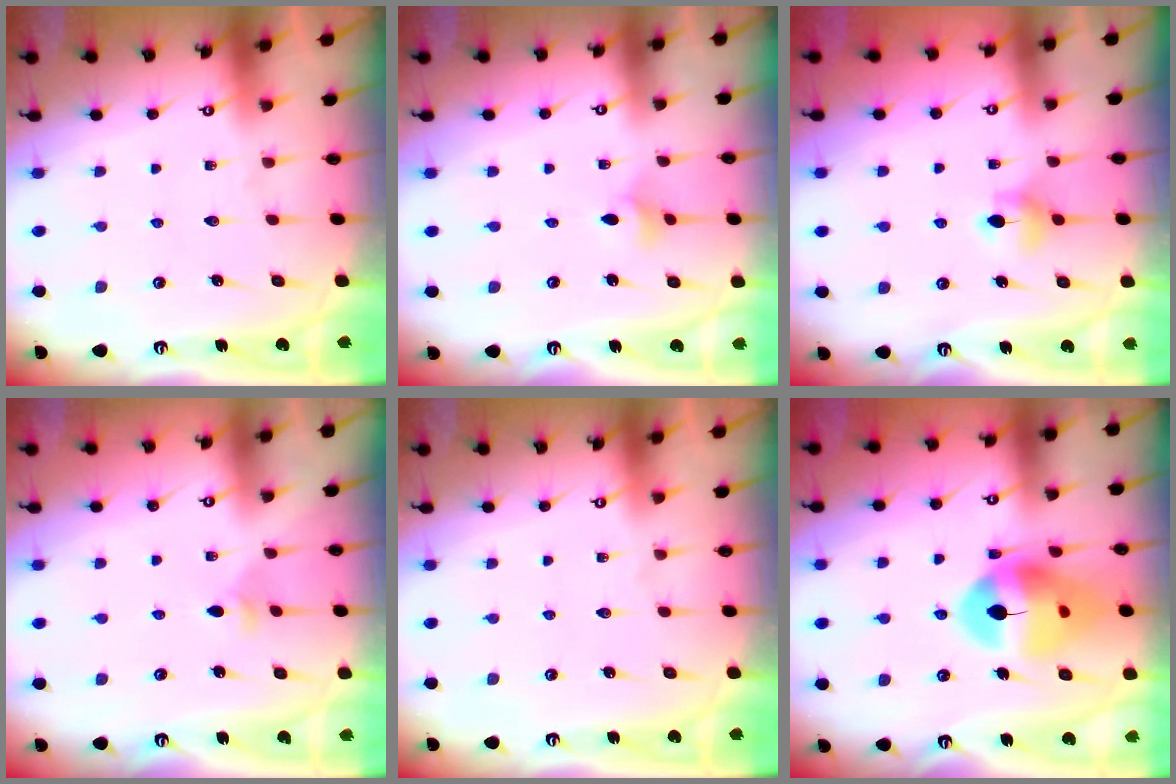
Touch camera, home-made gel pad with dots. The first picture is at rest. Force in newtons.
{"total": 2.9, "press": 2.9, "slide": 0.5}
{"total": 5.1, "press": 5.1, "slide": 0.7}
{"total": 3.1, "press": 3.0, "slide": 0.6}
{"total": 0.0}
{"total": 16.3, "press": 16.2, "slide": 2.2}